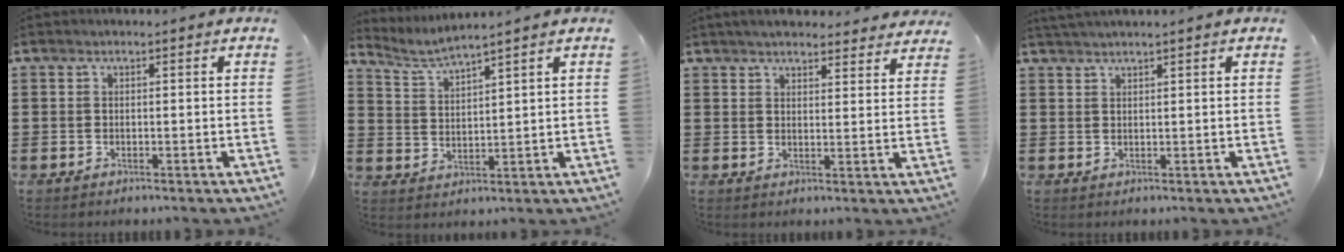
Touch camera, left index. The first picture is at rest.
{"total": 3.8, "force": [3.5, -0.4, 1.4], "torque": [-0.041, -0.018, 0.060]}
{"total": 4.0, "force": [3.9, 0.3, 0.9], "torque": [-0.028, -0.012, 0.071]}
{"total": 1.5, "force": [1.3, -0.3, 0.5], "torque": [-0.011, 0.000, 0.026]}